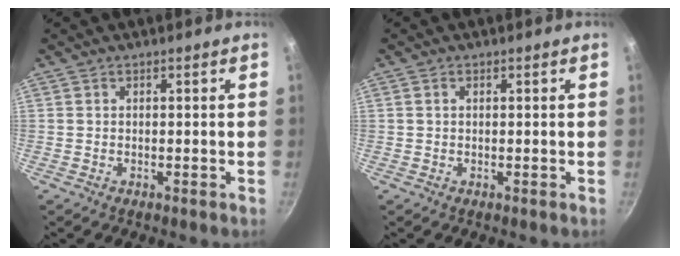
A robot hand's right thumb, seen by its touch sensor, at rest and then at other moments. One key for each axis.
{"total": 0.7, "fx": 0.2, "fy": 0.4, "fz": 0.5, "tx": -0.009, "ty": 0.003, "tz": 0.003}